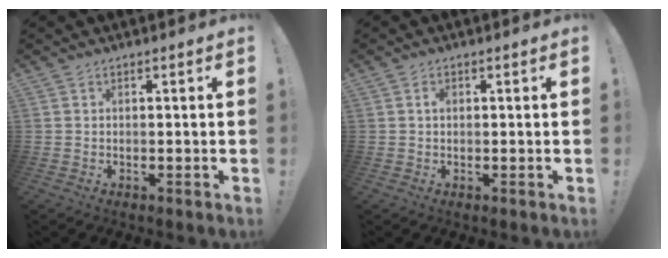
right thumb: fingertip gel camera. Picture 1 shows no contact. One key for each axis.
{"total": 0.8, "fx": 0.2, "fy": 0.6, "fz": 0.6, "tx": -0.004, "ty": 0.000, "tz": 0.001}